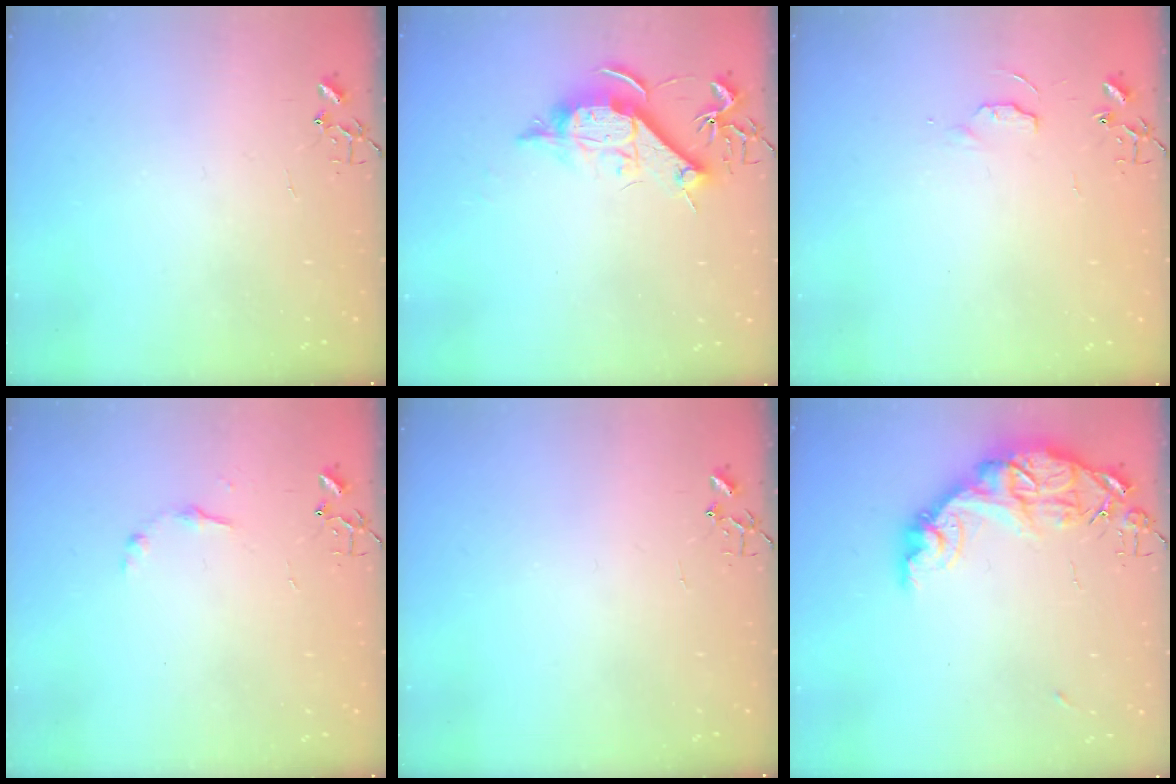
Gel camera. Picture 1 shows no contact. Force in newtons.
{"total": 11.3, "press": 11.3, "slide": 0.0}
{"total": 3.8, "press": 3.7, "slide": 0.5}
{"total": 6.5, "press": 6.5, "slide": 0.7}
{"total": 0.0}
{"total": 14.8, "press": 14.7, "slide": 1.2}